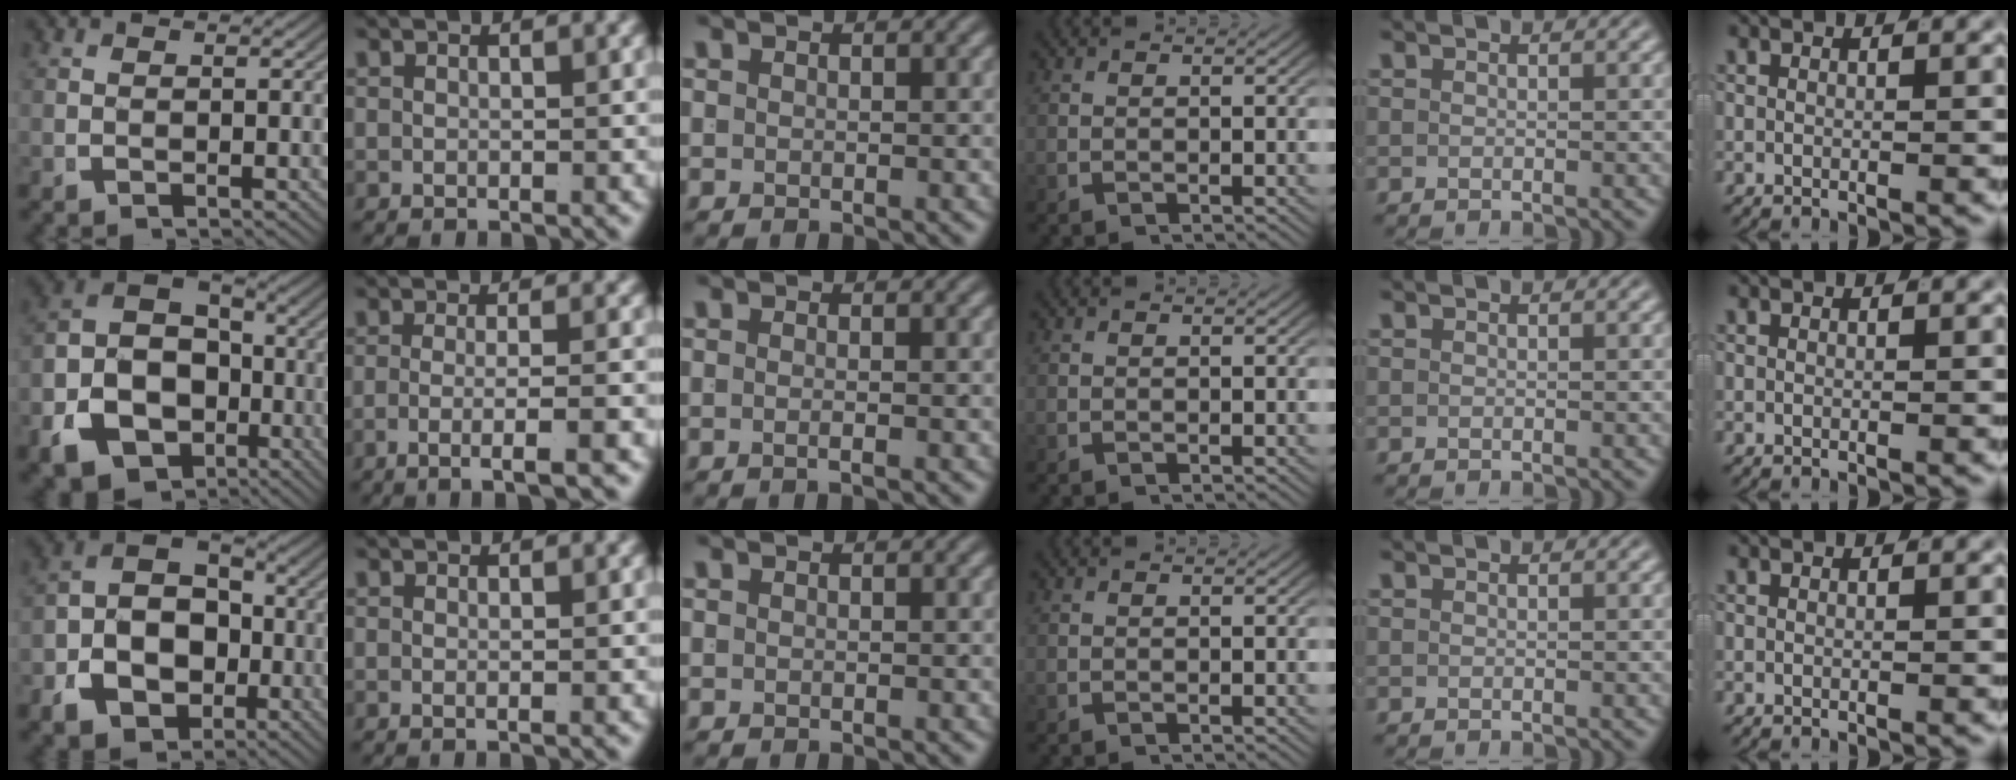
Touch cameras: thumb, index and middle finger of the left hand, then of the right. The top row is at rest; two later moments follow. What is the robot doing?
{"motion": "lift_and_place", "object": "shorts"}